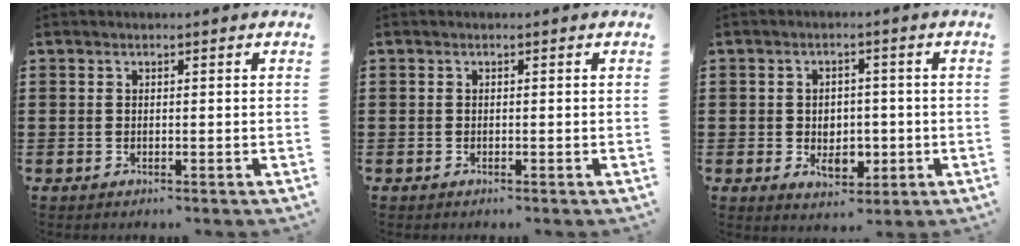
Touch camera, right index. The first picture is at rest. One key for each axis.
{"total": 0.0}
{"total": 4.2, "fx": -0.7, "fy": 3.4, "fz": 2.5, "tx": -0.029, "ty": -0.002, "tz": -0.018}